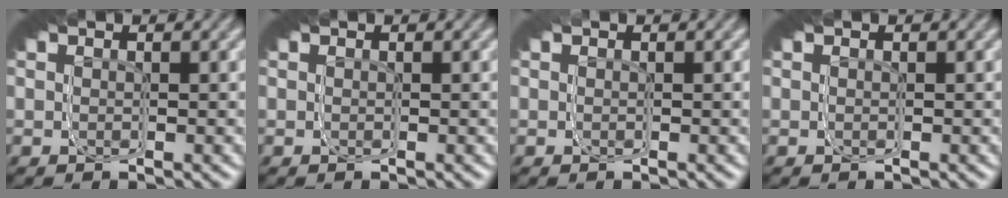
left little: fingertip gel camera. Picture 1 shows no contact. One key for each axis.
{"total": 0.0}
{"total": 0.7, "fx": -0.1, "fy": -0.4, "fz": -0.6, "tx": 0.009, "ty": -0.001, "tz": 0.000}
{"total": 0.0}